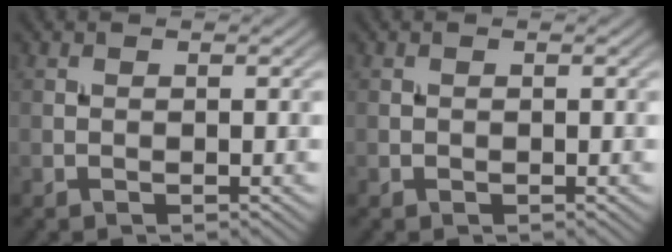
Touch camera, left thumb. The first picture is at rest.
{"total": 0.0}